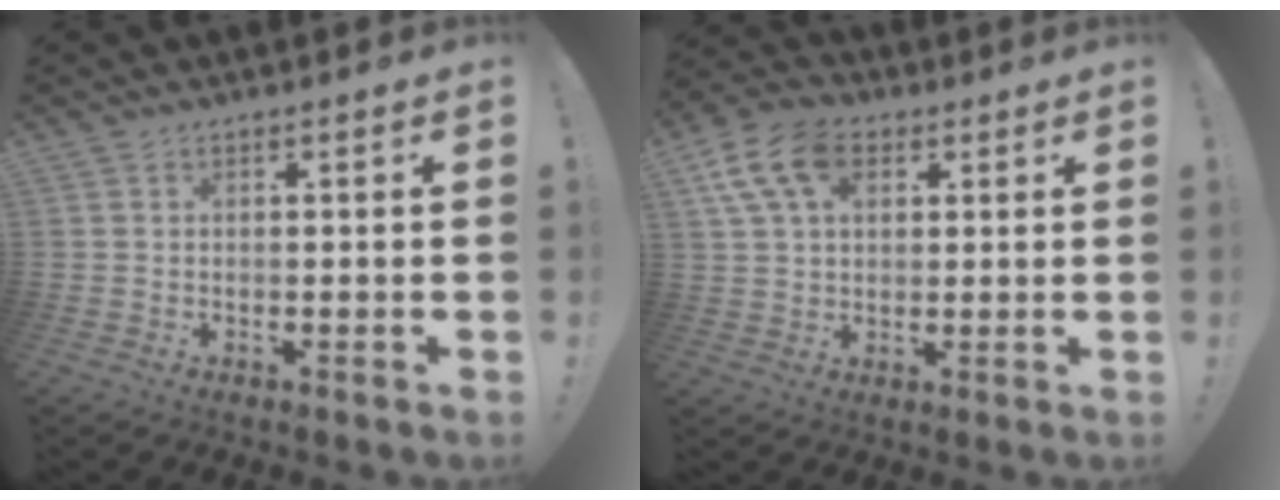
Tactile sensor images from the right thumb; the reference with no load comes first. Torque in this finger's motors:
{"motor_torque": [0.16, 0.16, 0.15, 0.08, 0.06]}